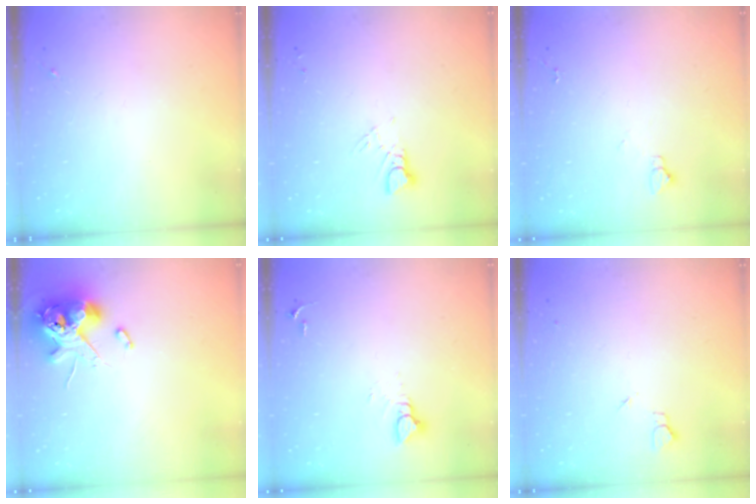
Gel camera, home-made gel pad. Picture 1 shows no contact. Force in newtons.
{"total": 2.9, "press": 2.9, "slide": 0.2}
{"total": 3.5, "press": 3.5, "slide": 0.4}
{"total": 13.2, "press": 13.0, "slide": 2.3}
{"total": 3.9, "press": 3.9, "slide": 0.2}
{"total": 2.7, "press": 2.6, "slide": 0.3}